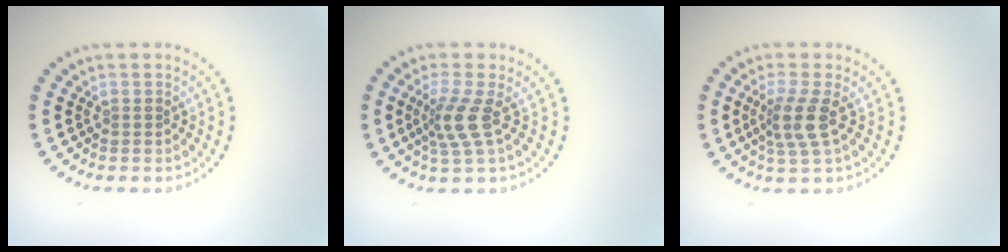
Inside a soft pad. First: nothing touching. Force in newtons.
{"total": 2.9, "press": 2.0, "slide": 2.1}
{"total": 2.8, "press": 2.3, "slide": 1.7}